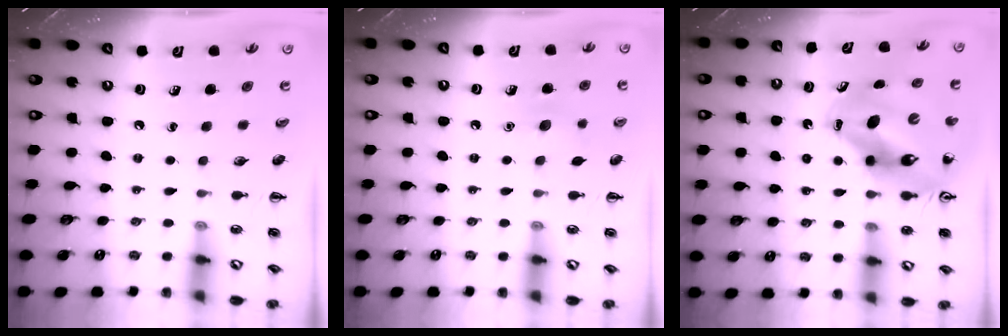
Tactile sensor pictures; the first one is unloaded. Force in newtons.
{"total": 5.7, "press": 5.6, "slide": 1.2}
{"total": 13.6, "press": 13.0, "slide": 4.1}